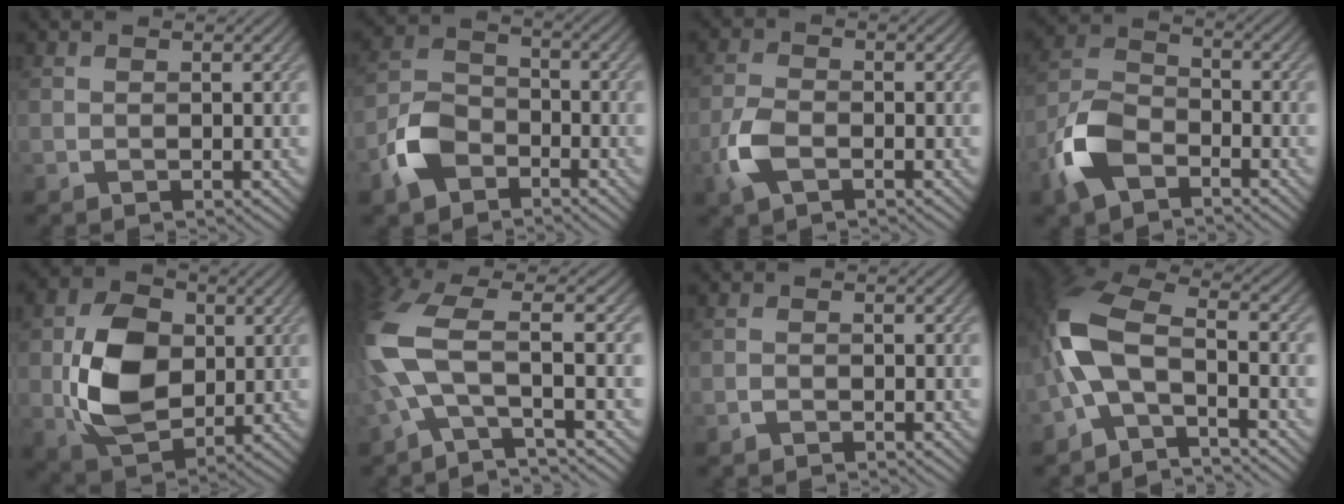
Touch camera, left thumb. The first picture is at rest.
{"total": 6.9, "force": [-3.9, 4.4, 3.7], "torque": [-0.091, 0.002, -0.093]}
{"total": 4.6, "force": [-2.1, 2.4, 3.3], "torque": [-0.086, -0.004, -0.054]}
{"total": 8.5, "force": [-4.8, 4.5, 5.3], "torque": [-0.128, -0.001, -0.112]}
{"total": 10.4, "force": [0.5, 7.4, 7.4], "torque": [-0.169, 0.001, 0.007]}
{"total": 10.4, "force": [-1.4, 3.1, 9.8], "torque": [-0.228, 0.006, -0.043]}
{"total": 0.7, "force": [-0.6, 0.2, 0.2], "torque": [-0.006, 0.001, -0.016]}
{"total": 9.6, "force": [-2.7, 4.1, 8.3], "torque": [-0.182, 0.013, -0.079]}